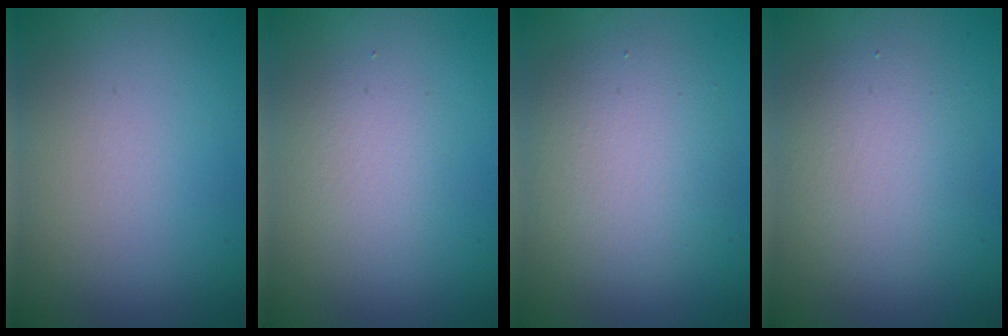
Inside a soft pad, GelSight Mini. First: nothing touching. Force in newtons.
{"total": 2.0, "press": 1.9, "slide": 0.2}
{"total": 4.6, "press": 4.6, "slide": 0.6}
{"total": 3.8, "press": 3.8, "slide": 0.1}